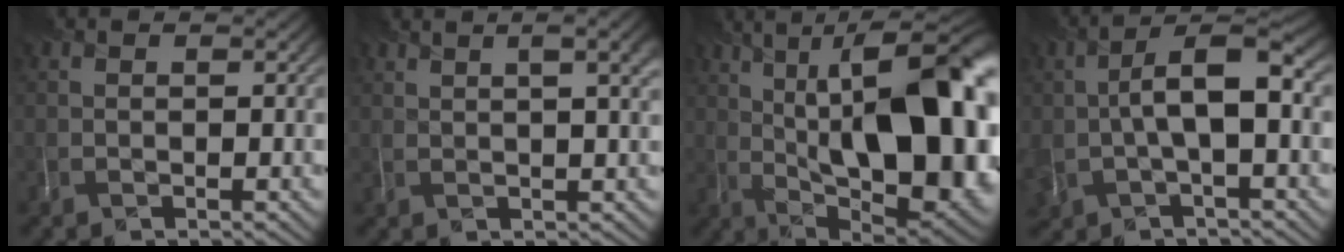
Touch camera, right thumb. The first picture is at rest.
{"total": 4.1, "force": [1.9, 1.0, 3.5], "torque": [-0.037, 0.021, 0.022]}
{"total": 19.9, "force": [2.5, 8.3, 17.9], "torque": [-0.237, 0.039, 0.043]}
{"total": 7.3, "force": [-0.3, 3.3, 6.6], "torque": [-0.134, 0.015, -0.006]}